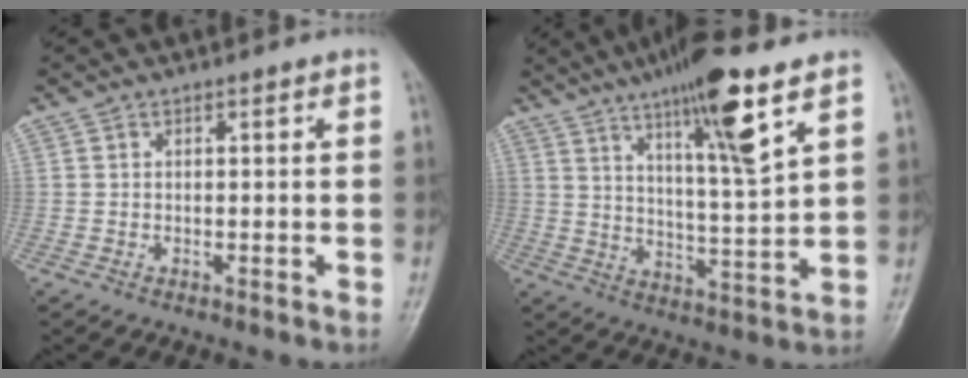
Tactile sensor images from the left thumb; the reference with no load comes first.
{"total": 14.9, "force": [8.5, 2.1, 12.1], "torque": [-0.194, -0.044, 0.143]}